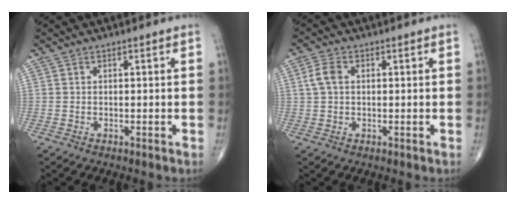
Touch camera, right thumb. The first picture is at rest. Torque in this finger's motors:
{"motor_torque": [-0.05, 0.07, 0.13, -0.28, 0.11]}